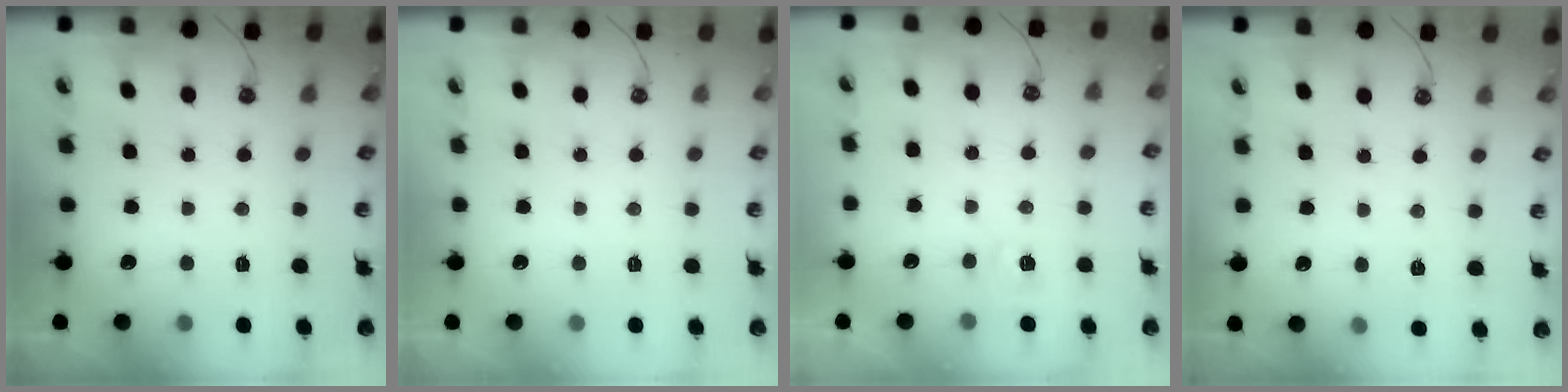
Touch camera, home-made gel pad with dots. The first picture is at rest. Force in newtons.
{"total": 0.0}
{"total": 2.7, "press": 2.6, "slide": 0.3}
{"total": 2.6, "press": 2.6, "slide": 0.3}